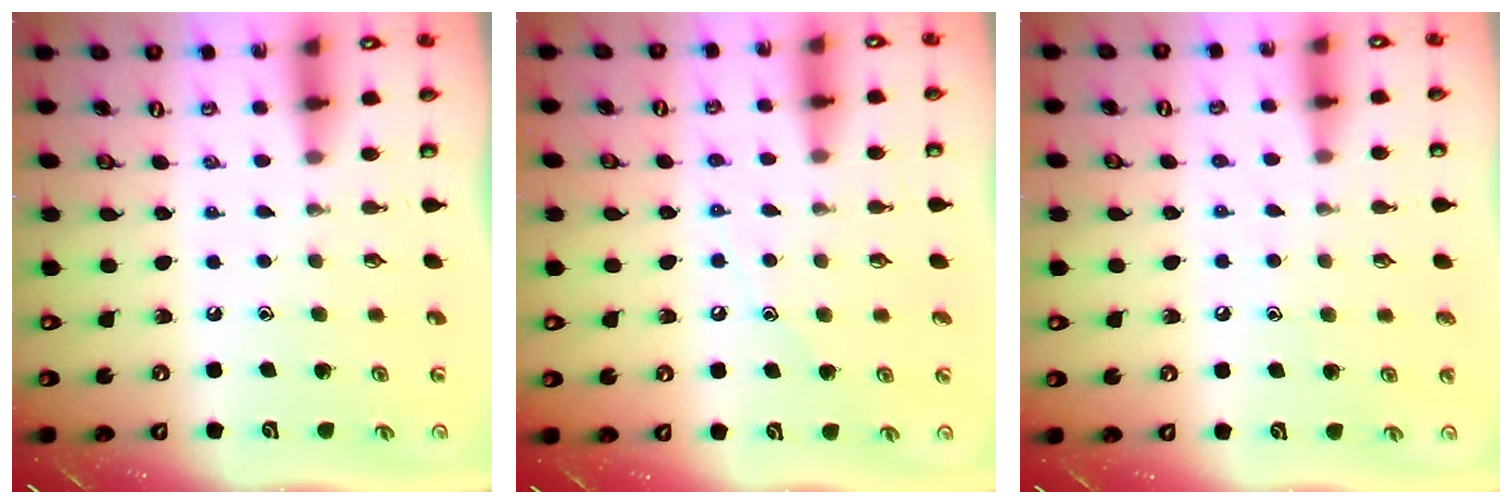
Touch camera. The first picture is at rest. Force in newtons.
{"total": 6.2, "press": 6.2, "slide": 0.7}
{"total": 5.0, "press": 5.0, "slide": 0.5}